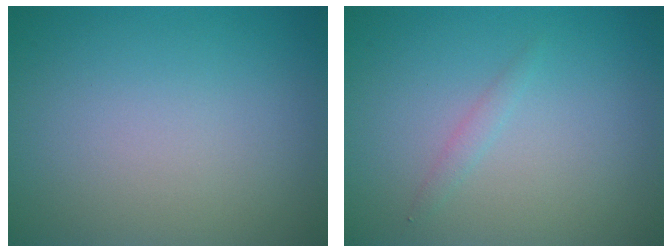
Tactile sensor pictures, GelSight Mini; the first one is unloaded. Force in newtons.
{"total": 0.8, "press": 0.8, "slide": 0.0}